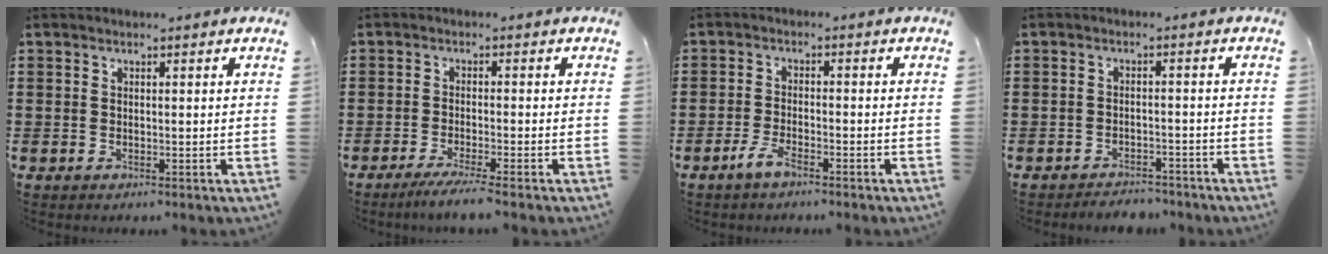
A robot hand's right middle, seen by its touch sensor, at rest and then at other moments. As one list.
[{"total": 2.8, "force": [-2.3, -0.3, 1.6], "torque": [-0.033, -0.006, -0.045]}, {"total": 3.3, "force": [-2.3, 0.8, 2.3], "torque": [-0.051, 0.002, -0.048]}, {"total": 2.6, "force": [-2.6, 0.5, 0.0], "torque": [-0.007, 0.002, -0.056]}]